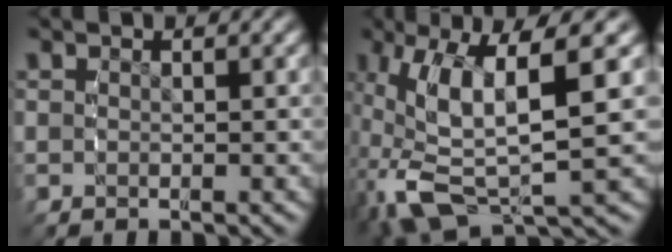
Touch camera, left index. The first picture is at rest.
{"total": 9.9, "force": [-2.2, 4.7, 8.4], "torque": [-0.175, -0.030, -0.009]}